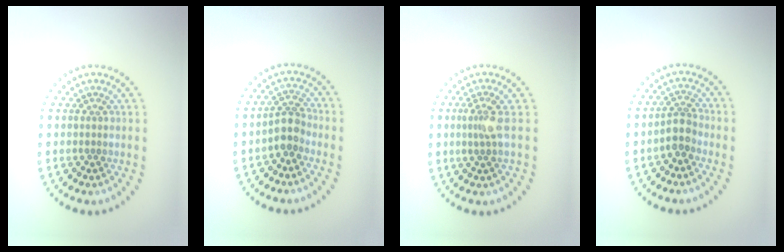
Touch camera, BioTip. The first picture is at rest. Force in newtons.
{"total": 2.3, "press": 2.0, "slide": 1.3}
{"total": 2.0, "press": 1.5, "slide": 1.3}
{"total": 2.3, "press": 1.8, "slide": 1.3}